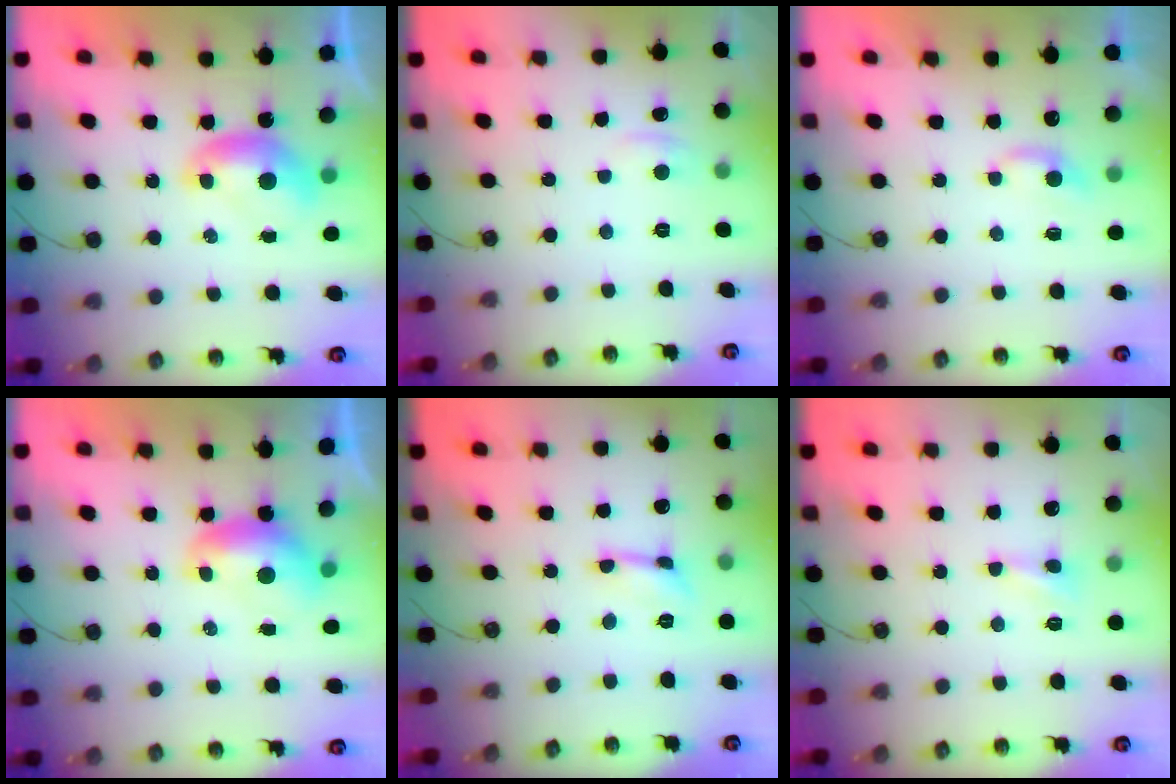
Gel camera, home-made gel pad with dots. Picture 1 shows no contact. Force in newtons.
{"total": 1.5, "press": 1.3, "slide": 0.7}
{"total": 2.0, "press": 2.0, "slide": 0.5}
{"total": 1.3, "press": 1.2, "slide": 0.4}
{"total": 0.0}
{"total": 2.4, "press": 2.3, "slide": 0.4}